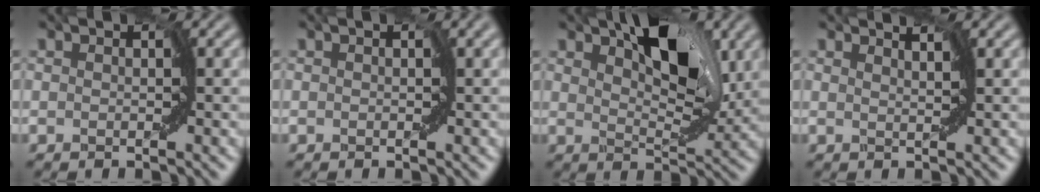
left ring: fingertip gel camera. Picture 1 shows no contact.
{"total": 0.5, "force": [0.0, 0.3, 0.4], "torque": [-0.004, -0.003, -0.002]}
{"total": 6.9, "force": [3.1, 3.1, 5.3], "torque": [-0.083, 0.000, 0.048]}
{"total": 1.1, "force": [0.9, -0.3, 0.5], "torque": [-0.004, 0.000, 0.013]}